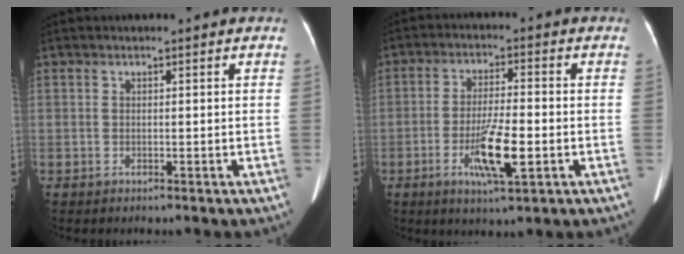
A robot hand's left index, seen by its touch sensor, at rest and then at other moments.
{"total": 8.1, "force": [-2.8, 1.2, 7.5], "torque": [-0.144, -0.014, -0.047]}